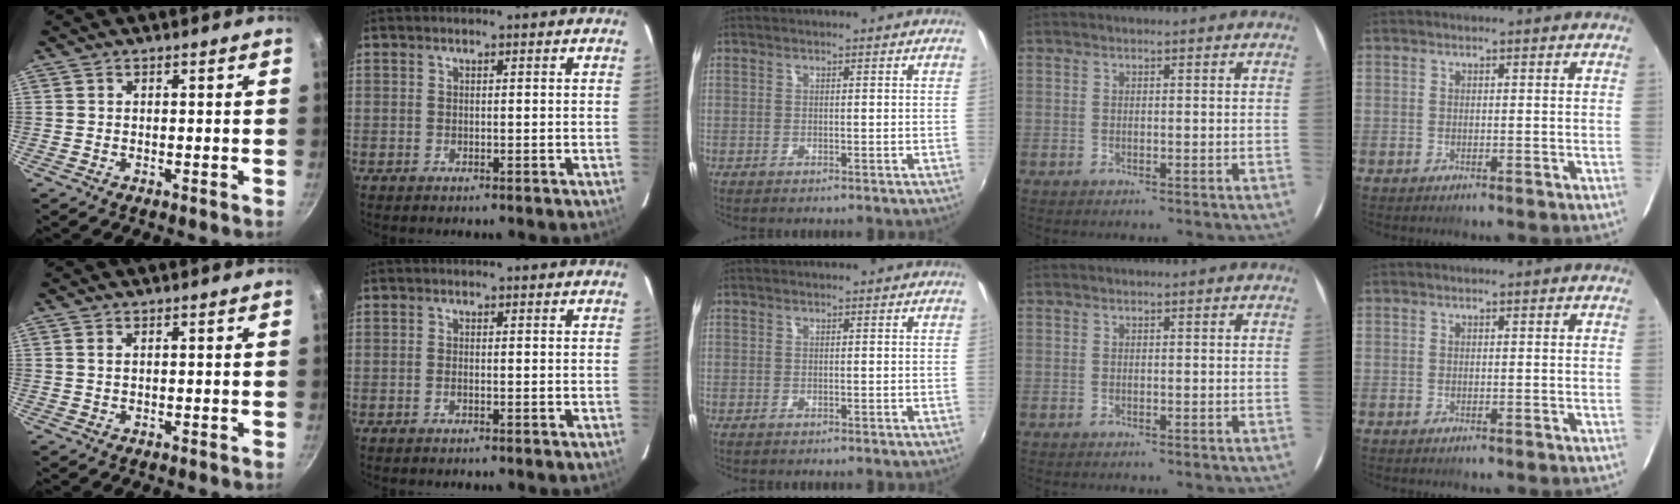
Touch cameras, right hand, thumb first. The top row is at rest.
{"thumb": {"total": 0.8, "force": [0.3, 0.4, 0.6], "torque": [-0.011, 0.001, 0.005]}, "index": {"total": 0.7, "force": [-0.4, 0.3, 0.5], "torque": [-0.012, 0.000, -0.007]}}